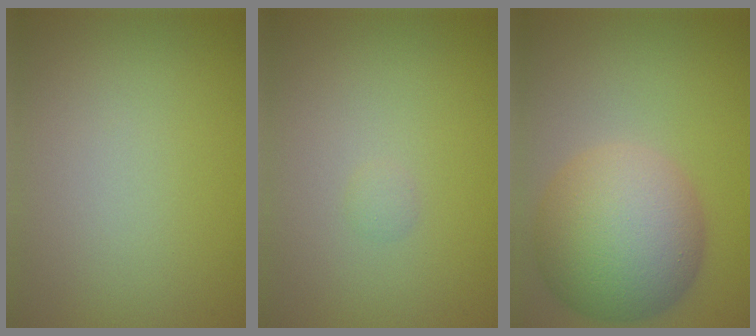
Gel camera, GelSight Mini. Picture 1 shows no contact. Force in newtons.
{"total": 0.5, "press": 0.5, "slide": 0.1}
{"total": 9.0, "press": 9.0, "slide": 0.4}